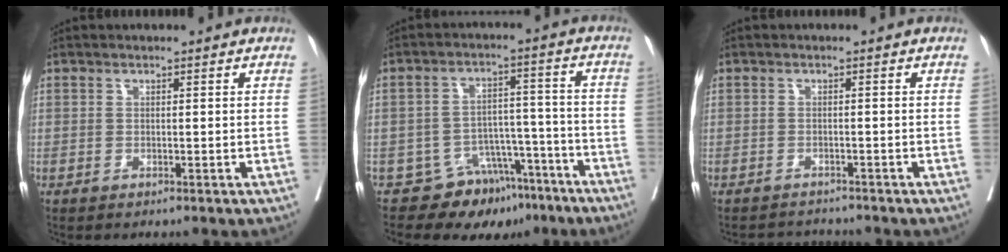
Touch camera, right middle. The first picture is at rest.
{"total": 9.8, "force": [-7.5, 5.9, 2.2], "torque": [-0.008, 0.057, -0.108]}
{"total": 2.7, "force": [-2.7, 0.1, -0.5], "torque": [0.011, -0.011, -0.042]}